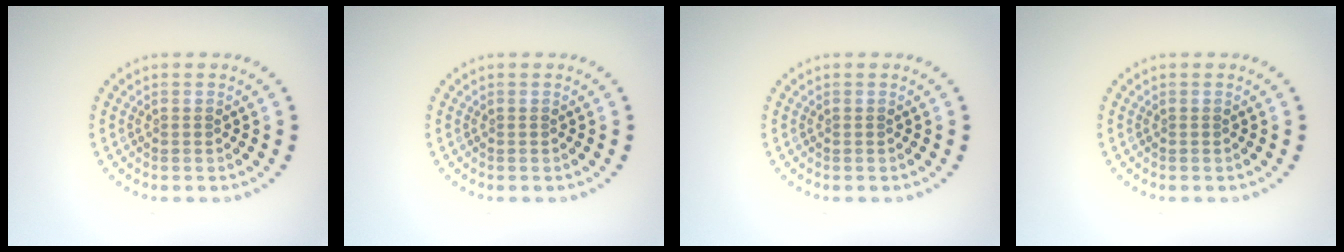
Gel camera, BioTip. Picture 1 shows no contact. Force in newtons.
{"total": 0.0}
{"total": 0.0}
{"total": 0.0}